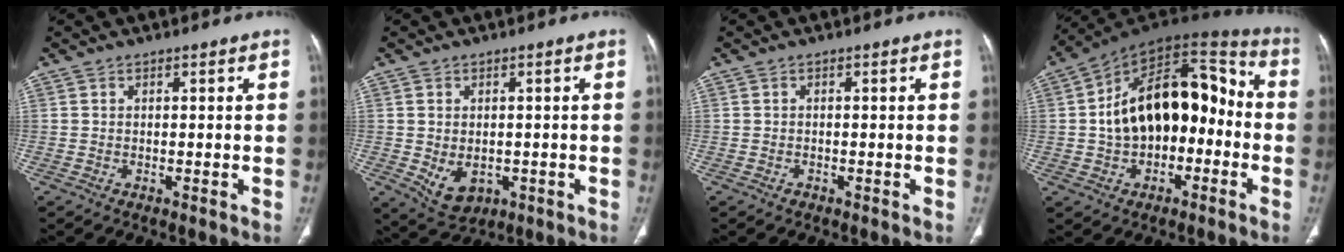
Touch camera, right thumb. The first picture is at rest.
{"total": 6.2, "force": [-1.2, 4.4, 4.2], "torque": [-0.059, -0.002, 0.002]}
{"total": 0.6, "force": [-0.4, 0.4, 0.2], "torque": [-0.001, 0.001, -0.008]}
{"total": 20.9, "force": [-1.5, 12.8, 16.5], "torque": [-0.228, 0.052, -0.030]}